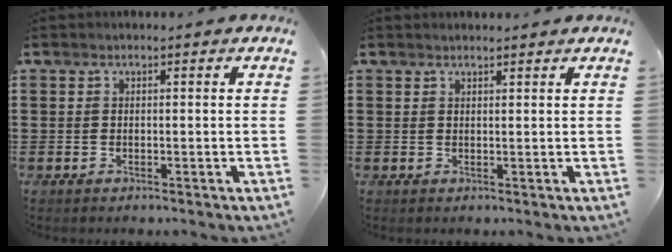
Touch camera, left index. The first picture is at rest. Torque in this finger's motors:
{"motor_torque": [-0.10, 0.11, 0.05, -0.01]}